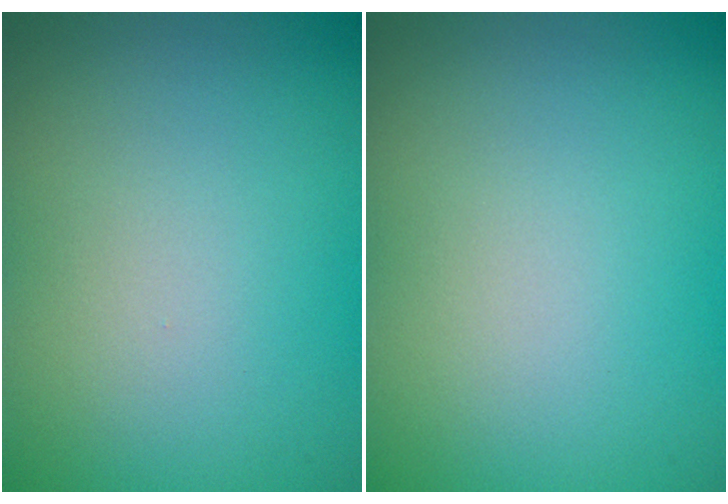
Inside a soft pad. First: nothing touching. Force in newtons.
{"total": 0.0}